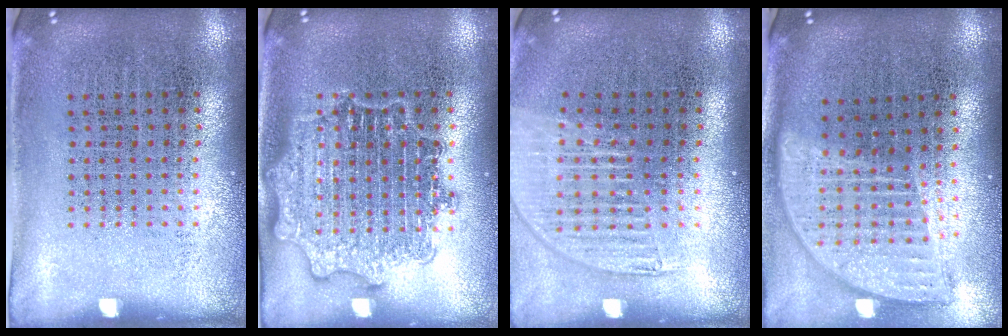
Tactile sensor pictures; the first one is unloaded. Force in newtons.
{"total": 3.0, "press": 3.0, "slide": 0.4}
{"total": 1.5, "press": 1.3, "slide": 0.7}
{"total": 1.8, "press": 1.5, "slide": 1.1}